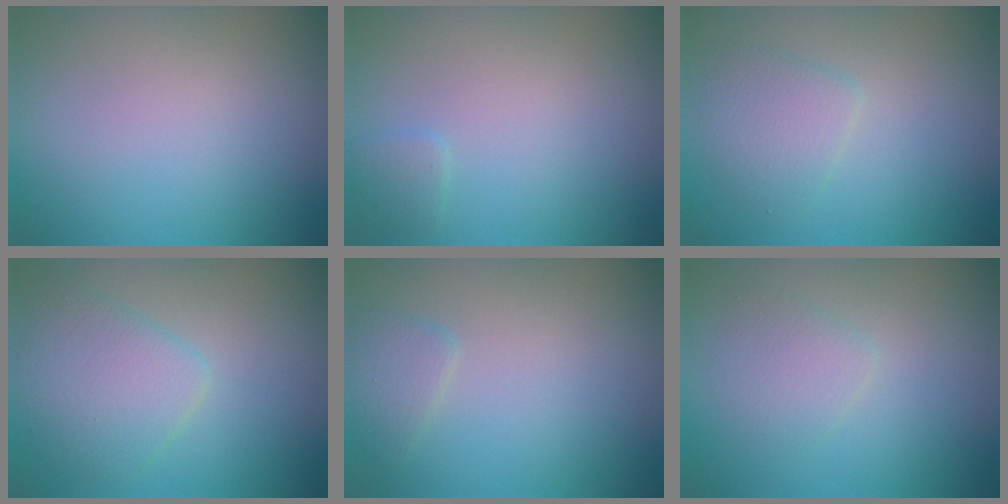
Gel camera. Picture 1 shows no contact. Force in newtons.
{"total": 0.9, "press": 0.9, "slide": 0.1}
{"total": 2.4, "press": 2.4, "slide": 0.1}
{"total": 4.0, "press": 4.0, "slide": 0.0}
{"total": 1.5, "press": 1.5, "slide": 0.1}
{"total": 1.9, "press": 1.9, "slide": 0.1}